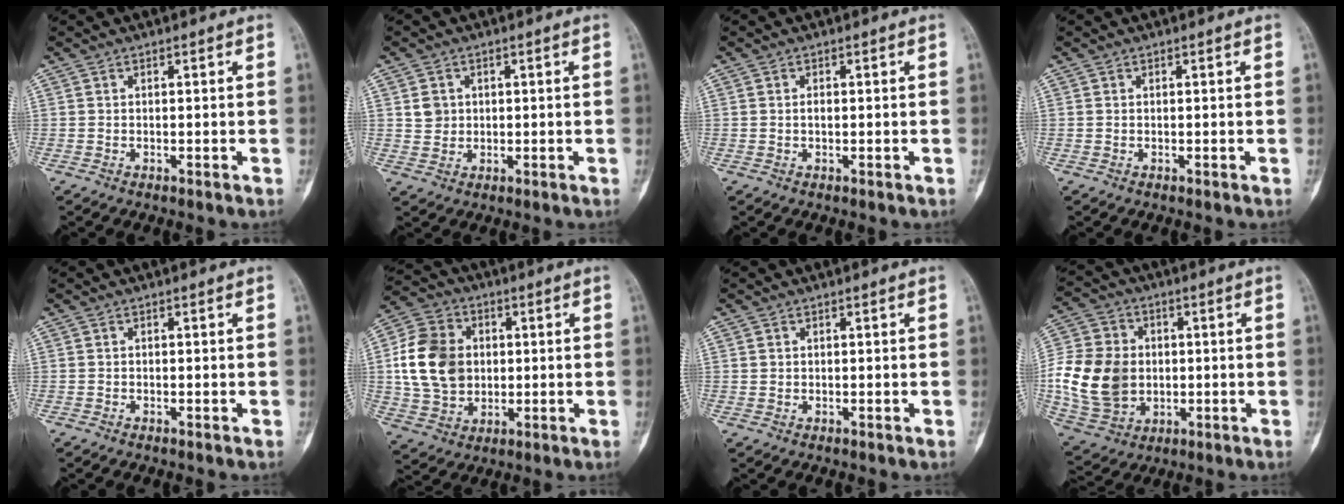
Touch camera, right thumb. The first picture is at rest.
{"total": 3.3, "force": [0.8, 2.9, 1.2], "torque": [-0.006, -0.003, 0.018]}
{"total": 0.7, "force": [0.0, 0.4, 0.5], "torque": [-0.007, 0.001, 0.000]}
{"total": 0.0}
{"total": 0.0}
{"total": 14.7, "force": [1.2, 11.8, 8.8], "torque": [-0.142, 0.008, 0.024]}
{"total": 0.7, "force": [0.2, 0.7, 0.2], "torque": [-0.001, 0.002, 0.005]}
{"total": 17.6, "force": [-0.8, 13.9, 10.8], "torque": [-0.208, 0.006, -0.004]}